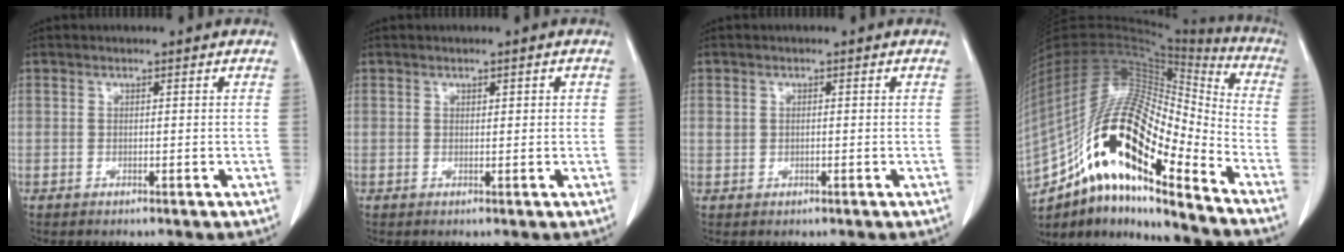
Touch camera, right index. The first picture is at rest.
{"total": 1.2, "force": [0.5, 0.6, 1.0], "torque": [-0.014, 0.005, 0.008]}
{"total": 1.1, "force": [0.1, 0.8, 0.8], "torque": [-0.019, 0.009, 0.007]}
{"total": 26.0, "force": [-14.4, 6.3, 20.7], "torque": [-0.409, 0.001, -0.255]}